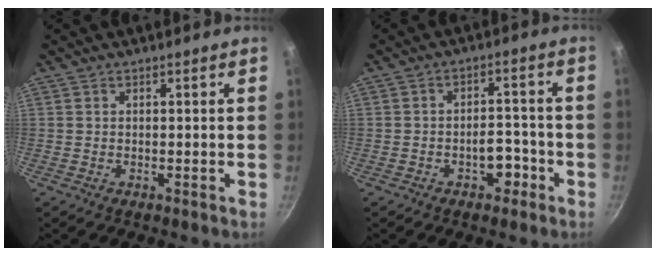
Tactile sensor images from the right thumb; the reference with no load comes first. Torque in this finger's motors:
{"motor_torque": [3.24, 1.77, 1.48, -1.29, 0.43]}